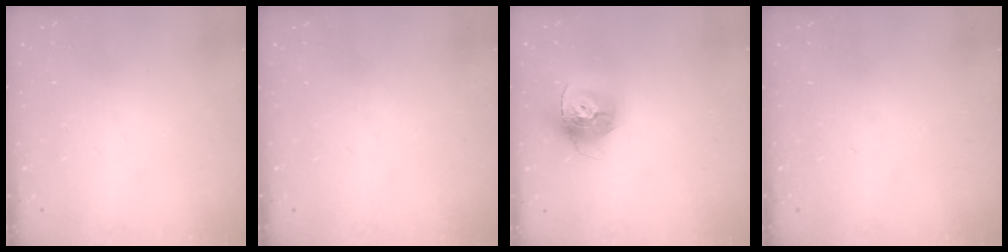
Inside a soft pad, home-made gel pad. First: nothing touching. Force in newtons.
{"total": 0.0}
{"total": 13.9, "press": 13.8, "slide": 1.4}
{"total": 0.0}